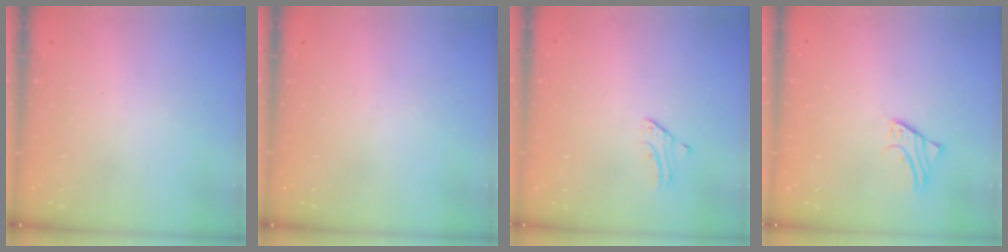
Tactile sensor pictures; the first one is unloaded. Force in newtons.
{"total": 0.0}
{"total": 1.8, "press": 1.8, "slide": 0.2}
{"total": 1.7, "press": 1.7, "slide": 0.1}